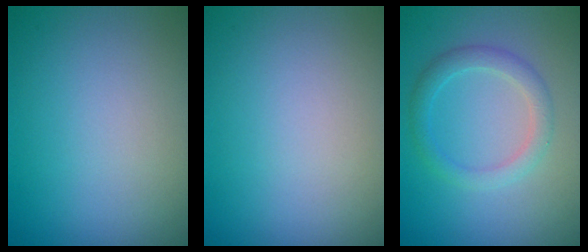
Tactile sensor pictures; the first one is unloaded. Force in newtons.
{"total": 0.0}
{"total": 2.5, "press": 2.5, "slide": 0.1}